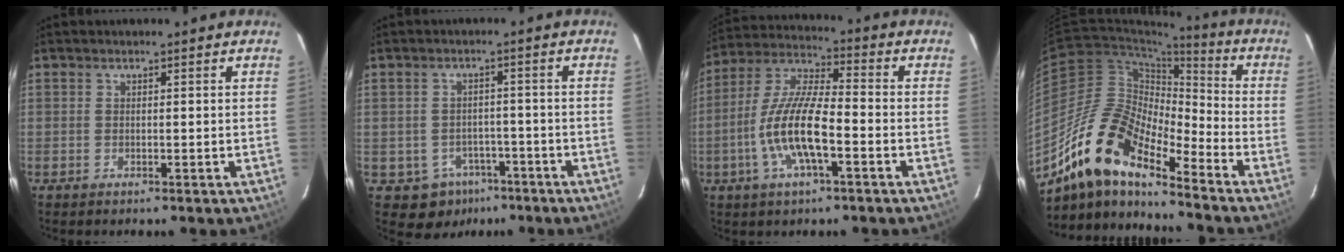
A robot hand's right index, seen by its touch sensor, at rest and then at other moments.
{"total": 6.4, "force": [-3.6, 5.2, 0.9], "torque": [-0.027, 0.025, -0.035]}
{"total": 13.2, "force": [-4.3, 3.5, 12.0], "torque": [-0.248, -0.003, -0.084]}
{"total": 16.1, "force": [-12.5, 4.7, 9.1], "torque": [-0.154, -0.005, -0.249]}